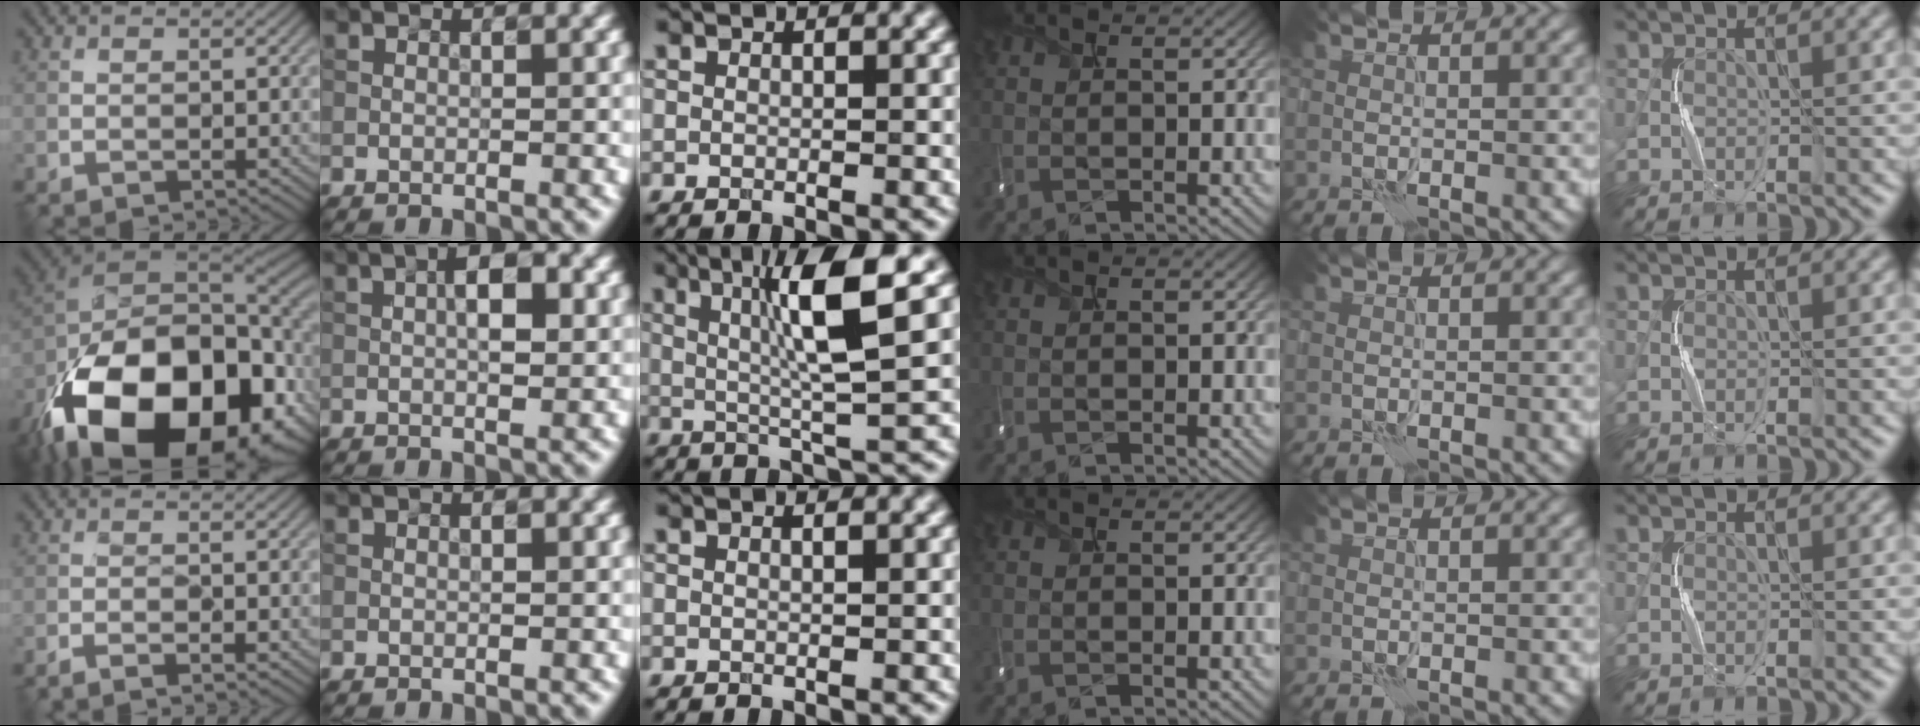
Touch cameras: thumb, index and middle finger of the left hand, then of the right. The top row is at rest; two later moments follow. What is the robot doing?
{"motion": "shake", "object": "tambourine"}